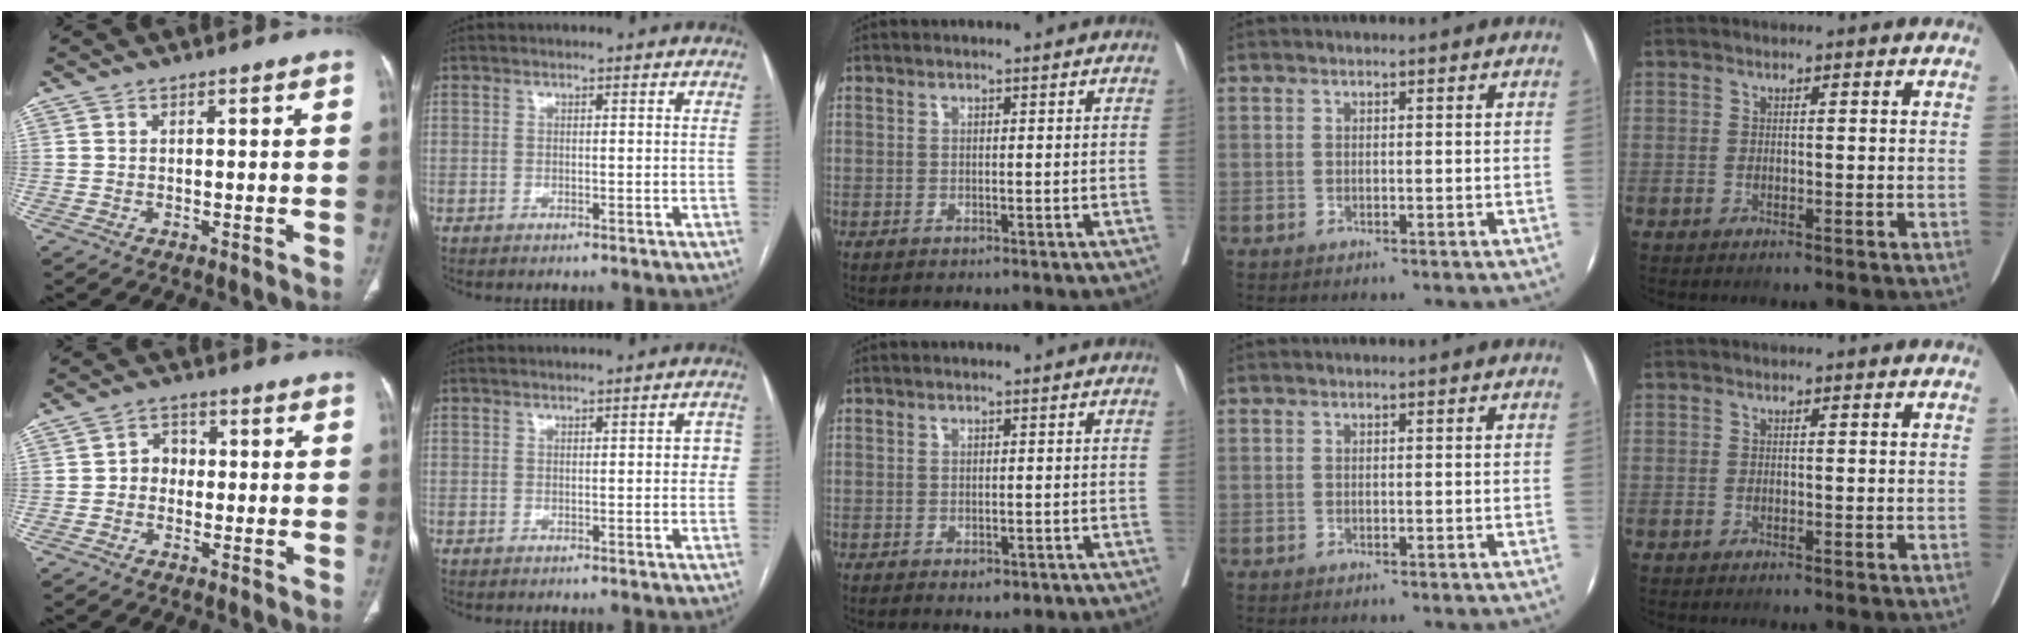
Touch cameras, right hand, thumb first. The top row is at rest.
{"thumb": {"total": 3.8, "force": [-0.4, 3.3, 1.9], "torque": [-0.006, 0.018, -0.016]}, "index": {"total": 2.6, "force": [0.3, 1.0, 2.4], "torque": [-0.020, 0.009, 0.002]}, "middle": {"total": 1.8, "force": [-0.9, 1.0, 1.2], "torque": [-0.013, 0.000, -0.003]}}